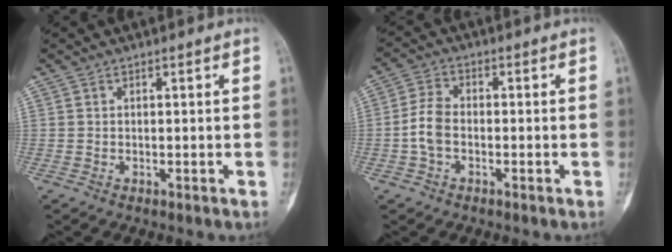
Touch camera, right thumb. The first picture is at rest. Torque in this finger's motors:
{"motor_torque": [0.35, 0.27, 0.30, -0.17, 0.22]}